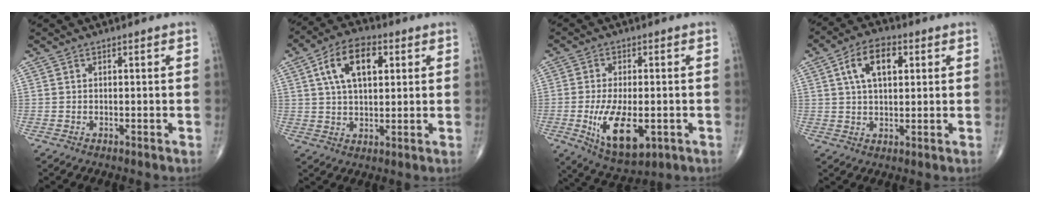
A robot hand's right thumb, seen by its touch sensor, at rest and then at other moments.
{"total": 11.6, "force": [3.7, 6.3, 9.0], "torque": [-0.146, 0.006, 0.060]}
{"total": 11.9, "force": [-3.0, 5.5, 10.1], "torque": [-0.173, -0.012, -0.038]}
{"total": 9.4, "force": [3.0, 5.1, 7.3], "torque": [-0.117, 0.006, 0.047]}